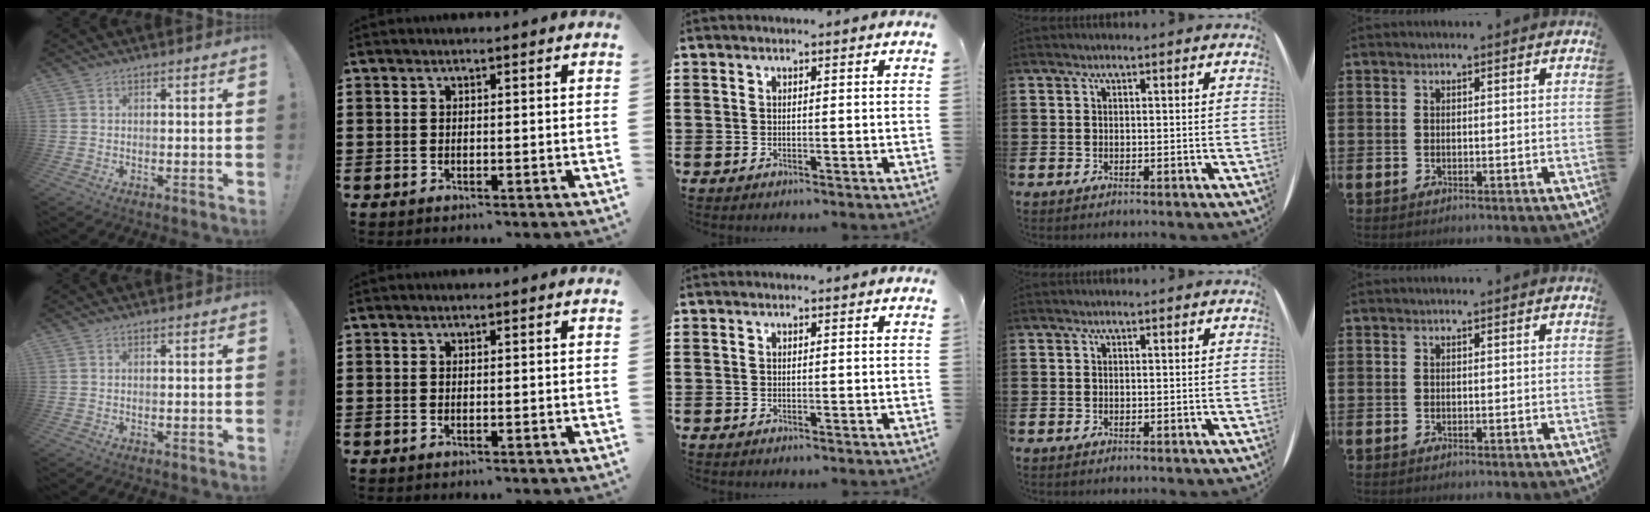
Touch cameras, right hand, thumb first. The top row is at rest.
{}